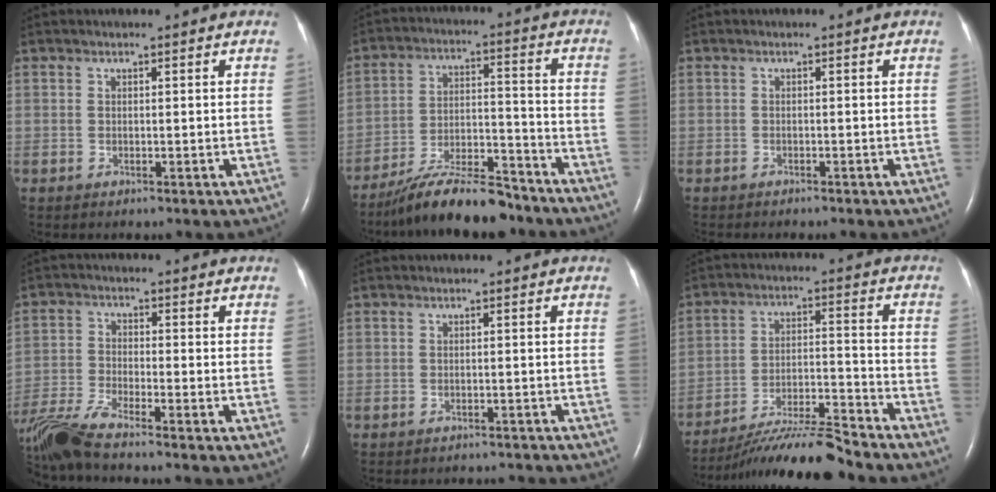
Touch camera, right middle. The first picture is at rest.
{"total": 12.8, "force": [-11.1, 2.2, 5.9], "torque": [-0.100, 0.005, -0.193]}
{"total": 3.3, "force": [-2.9, 0.6, 1.4], "torque": [-0.025, -0.006, -0.030]}
{"total": 9.8, "force": [-8.5, -0.2, 5.0], "torque": [-0.113, -0.023, -0.166]}
{"total": 4.5, "force": [-4.4, 1.2, 0.4], "torque": [-0.008, -0.004, -0.044]}
{"total": 13.0, "force": [-11.8, -0.4, 5.4], "torque": [-0.091, -0.004, -0.205]}